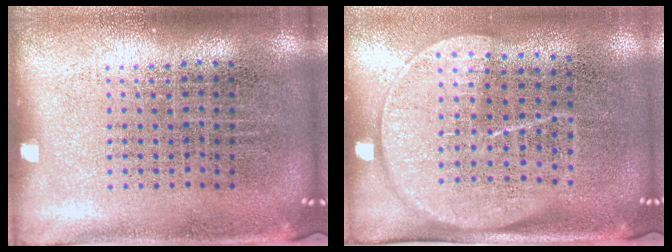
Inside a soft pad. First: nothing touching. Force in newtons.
{"total": 1.8, "press": 1.5, "slide": 1.0}